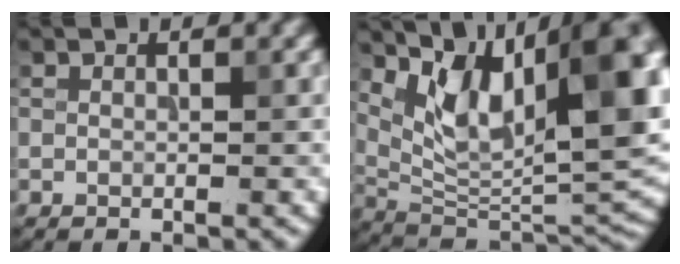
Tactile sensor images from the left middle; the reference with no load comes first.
{"total": 14.1, "force": [5.7, 6.1, 11.4], "torque": [-0.164, 0.000, 0.104]}